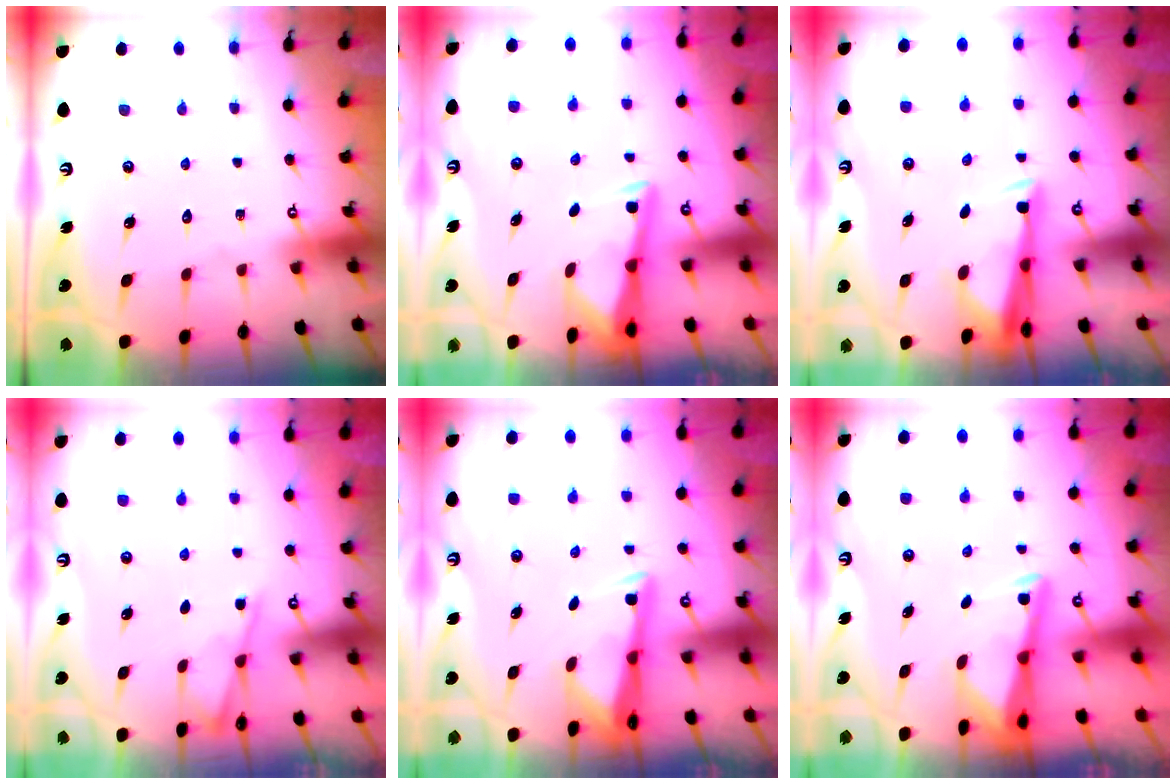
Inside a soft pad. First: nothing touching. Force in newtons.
{"total": 3.0, "press": 2.9, "slide": 0.4}
{"total": 3.3, "press": 3.2, "slide": 0.8}
{"total": 4.2, "press": 4.2, "slide": 0.4}
{"total": 3.4, "press": 3.3, "slide": 0.9}
{"total": 2.9, "press": 2.9, "slide": 0.4}